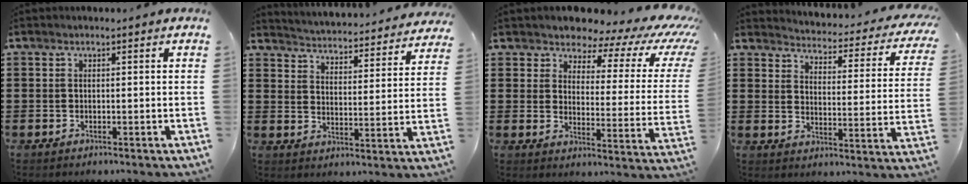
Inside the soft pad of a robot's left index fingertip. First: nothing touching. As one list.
[{"total": 3.5, "force": [3.5, -0.4, -0.1], "torque": [-0.021, -0.035, 0.052]}, {"total": 6.3, "force": [5.1, 2.5, 2.8], "torque": [-0.067, -0.037, 0.085]}, {"total": 3.1, "force": [3.0, 0.0, 0.6], "torque": [-0.026, -0.036, 0.042]}]